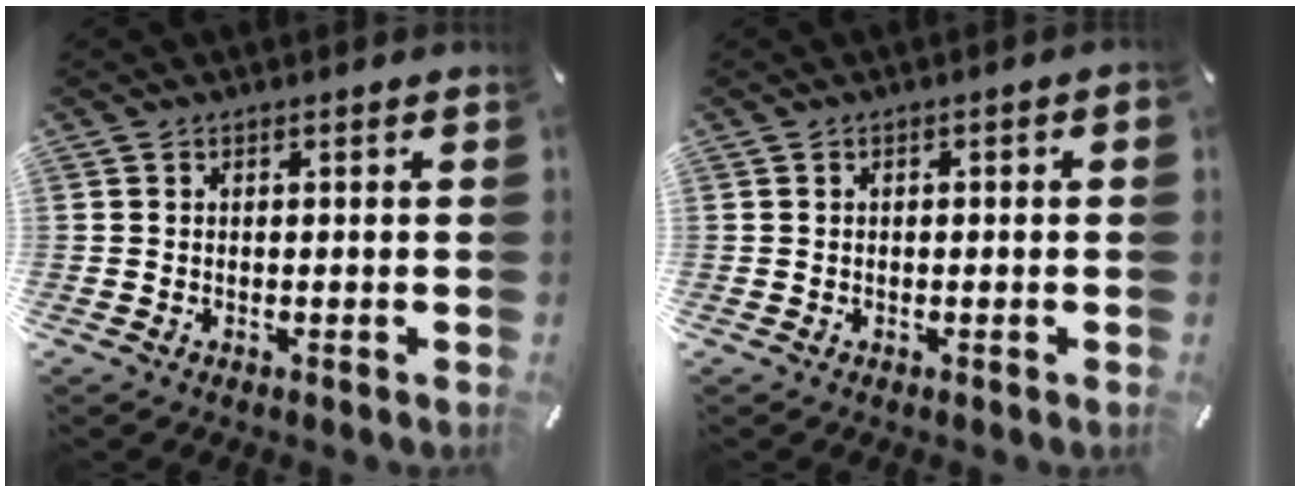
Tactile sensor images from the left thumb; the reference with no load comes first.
{"total": 1.1, "force": [-0.4, 0.3, 0.9], "torque": [-0.017, 0.001, -0.008]}